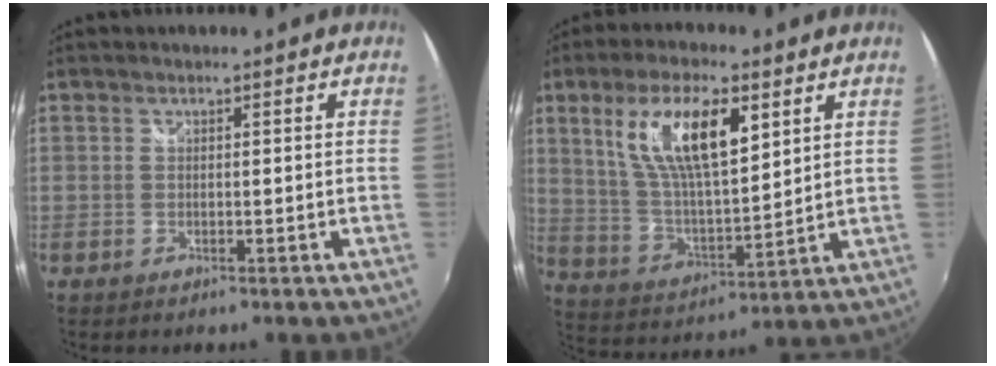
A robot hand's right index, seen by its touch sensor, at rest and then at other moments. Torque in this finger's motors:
{"motor_torque": [0.58, 0.43, 0.33, 0.17]}